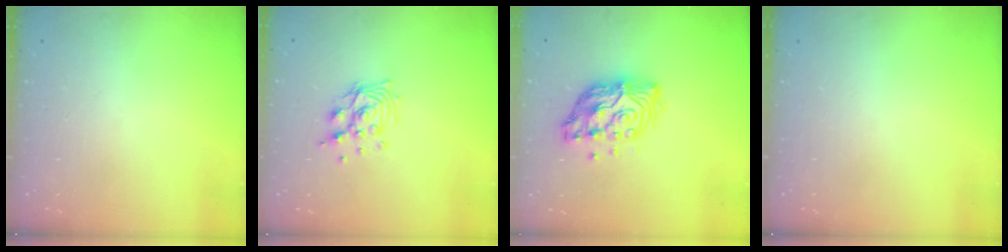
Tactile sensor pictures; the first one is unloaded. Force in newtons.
{"total": 9.9, "press": 9.8, "slide": 1.5}
{"total": 12.2, "press": 12.2, "slide": 1.0}
{"total": 0.0}